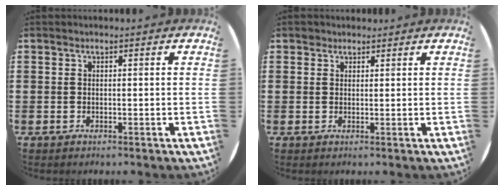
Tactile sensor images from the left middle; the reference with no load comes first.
{"total": 1.2, "force": [1.1, 0.6, 0.0], "torque": [0.005, -0.001, 0.020]}